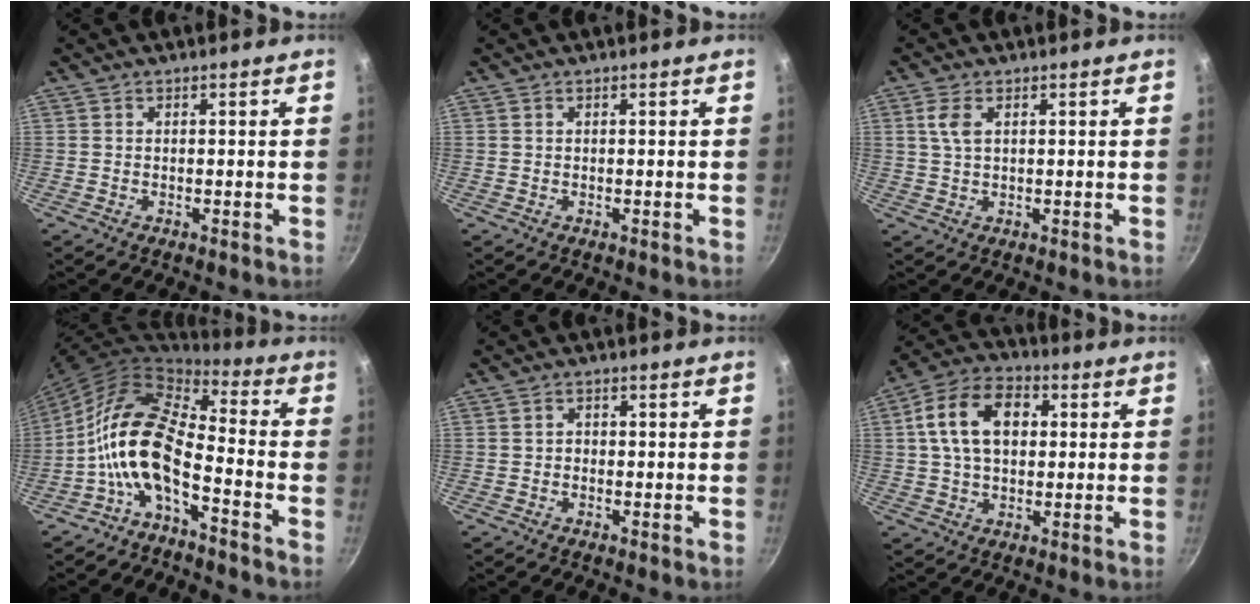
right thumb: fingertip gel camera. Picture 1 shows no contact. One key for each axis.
{"total": 0.0}
{"total": 3.6, "fx": 1.2, "fy": 1.9, "fz": 2.8, "tx": -0.057, "ty": -0.002, "tz": 0.022}
{"total": 13.3, "fx": -4.7, "fy": 6.0, "fz": 10.9, "tx": -0.206, "ty": 0.056, "tz": -0.106}
{"total": 1.0, "fx": -0.3, "fy": 0.9, "fz": 0.5, "tx": -0.006, "ty": 0.004, "tz": -0.006}
{"total": 13.6, "fx": 2.5, "fy": 9.2, "fz": 9.7, "tx": -0.148, "ty": 0.019, "tz": 0.029}